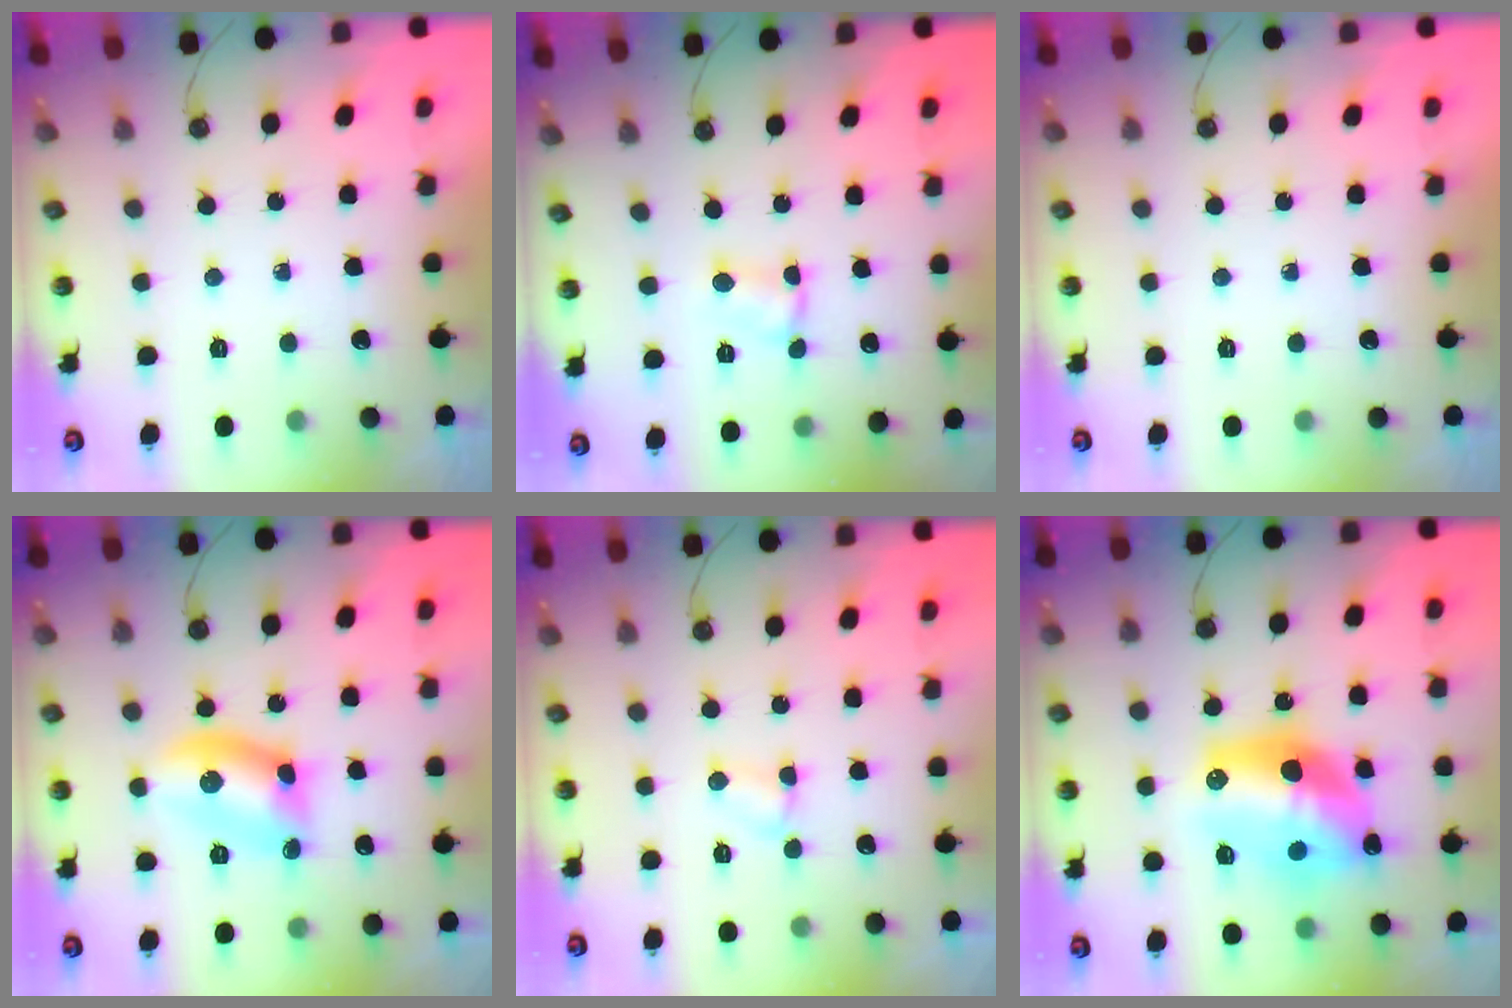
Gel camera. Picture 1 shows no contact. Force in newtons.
{"total": 1.8, "press": 1.8, "slide": 0.3}
{"total": 0.0}
{"total": 10.3, "press": 10.3, "slide": 0.6}
{"total": 2.9, "press": 2.9, "slide": 0.3}
{"total": 17.2, "press": 17.1, "slide": 1.5}